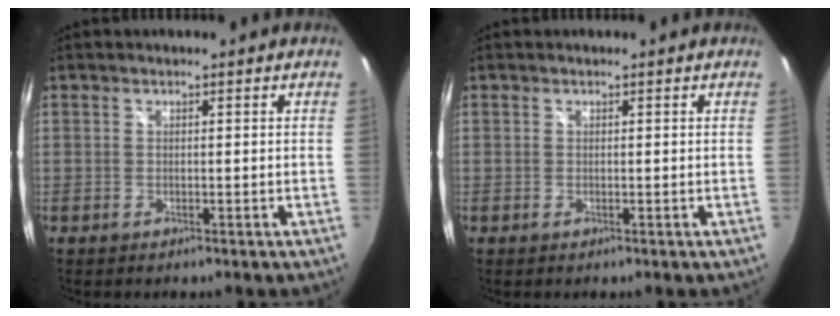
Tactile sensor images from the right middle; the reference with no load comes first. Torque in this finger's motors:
{"motor_torque": [0.00, 0.00, 0.00, 0.00]}